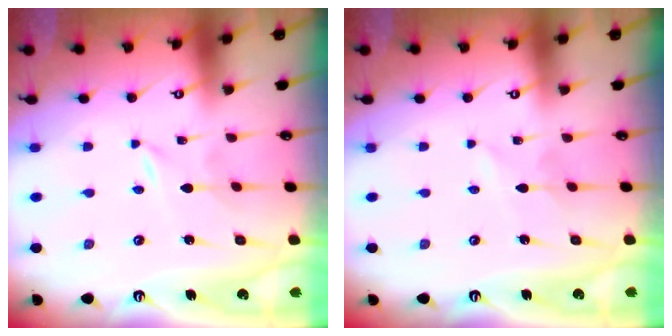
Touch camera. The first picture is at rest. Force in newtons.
{"total": 1.5, "press": 1.5, "slide": 0.1}